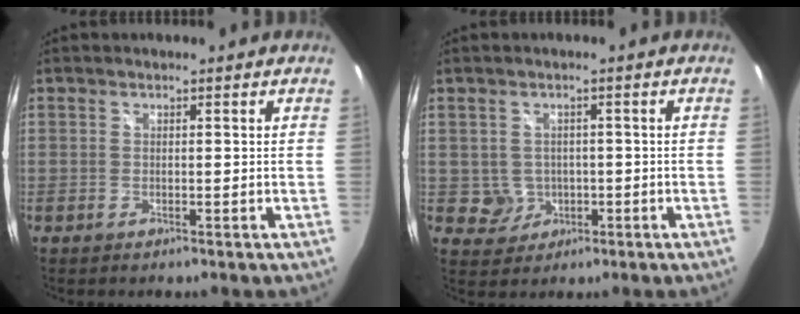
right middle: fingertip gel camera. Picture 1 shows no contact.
{"total": 3.7, "force": [-0.4, 3.6, 0.7], "torque": [-0.021, 0.007, 0.003]}